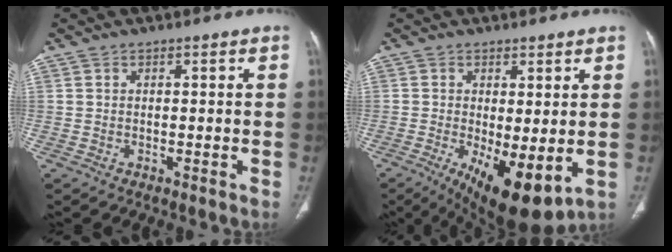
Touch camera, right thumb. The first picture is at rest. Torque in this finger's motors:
{"motor_torque": [-0.26, 1.36, 0.13, -0.05, 0.10]}